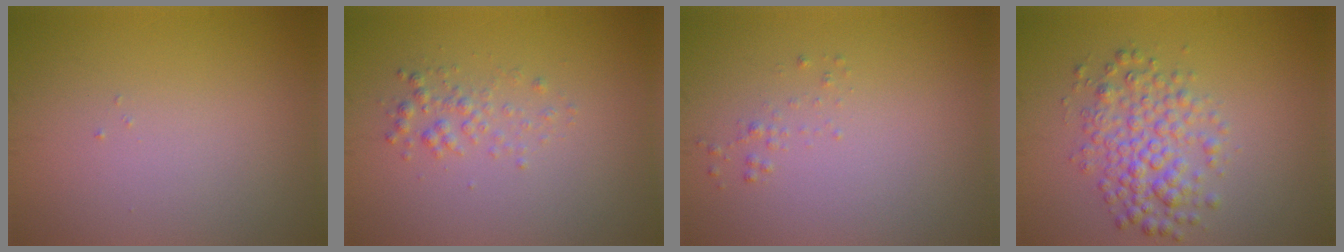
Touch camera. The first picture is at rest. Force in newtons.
{"total": 1.5, "press": 1.5, "slide": 0.1}
{"total": 0.6, "press": 0.6, "slide": 0.1}
{"total": 4.1, "press": 4.1, "slide": 0.1}